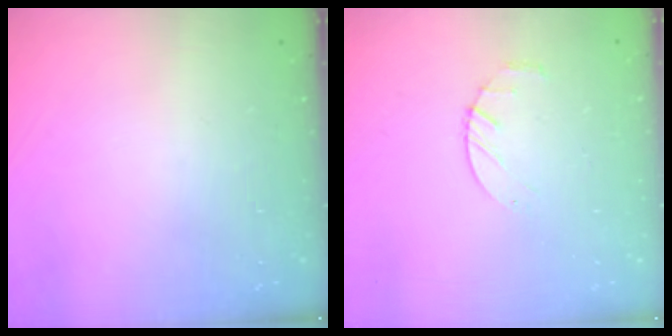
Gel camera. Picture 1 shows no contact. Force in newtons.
{"total": 2.4, "press": 2.3, "slide": 0.3}